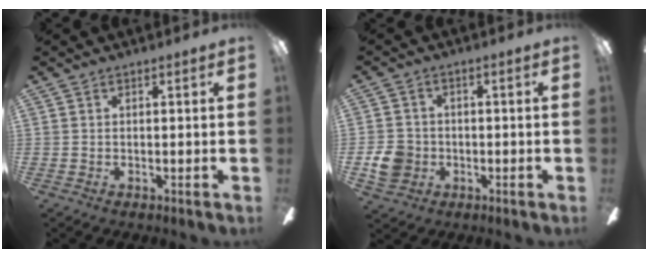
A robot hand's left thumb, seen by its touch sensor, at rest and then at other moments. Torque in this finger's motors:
{"motor_torque": [-0.04, 0.08, -0.05, 0.07, 0.00]}